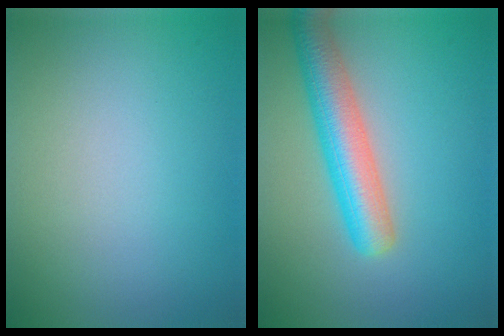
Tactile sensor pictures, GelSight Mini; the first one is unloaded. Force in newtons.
{"total": 5.6, "press": 5.6, "slide": 0.2}